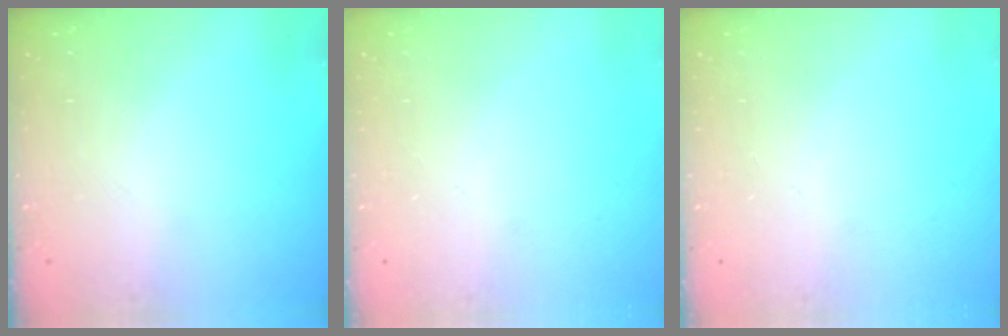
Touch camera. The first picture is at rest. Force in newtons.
{"total": 0.0}
{"total": 0.0}